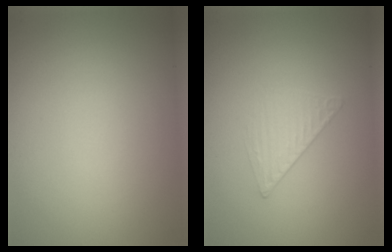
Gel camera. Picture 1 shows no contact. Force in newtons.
{"total": 1.3, "press": 0.4, "slide": 1.2}